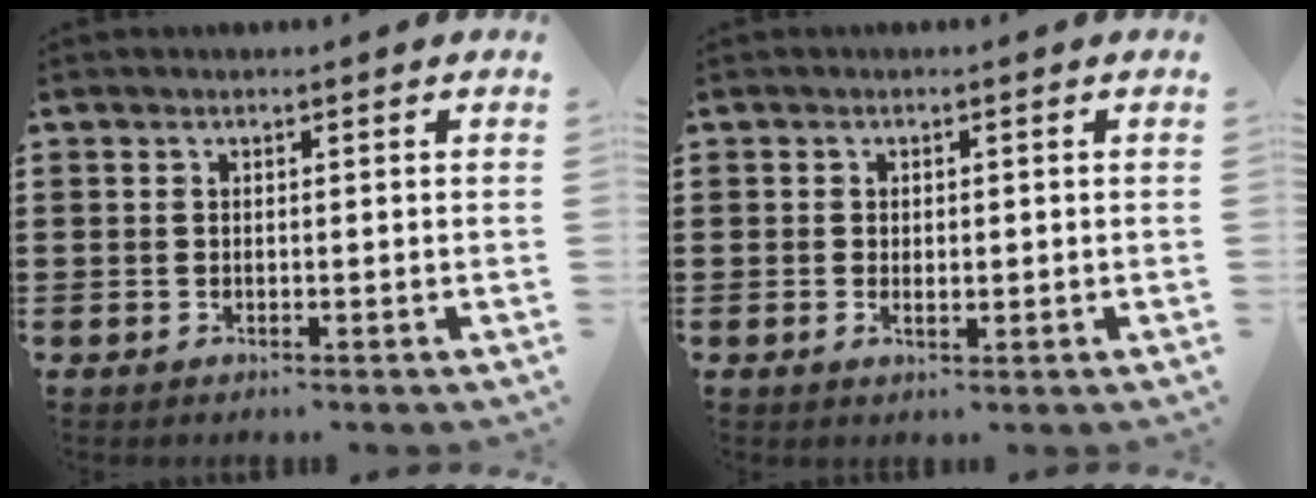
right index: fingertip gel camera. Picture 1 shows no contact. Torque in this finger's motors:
{"motor_torque": [-0.83, 1.31, -0.11, -0.01]}